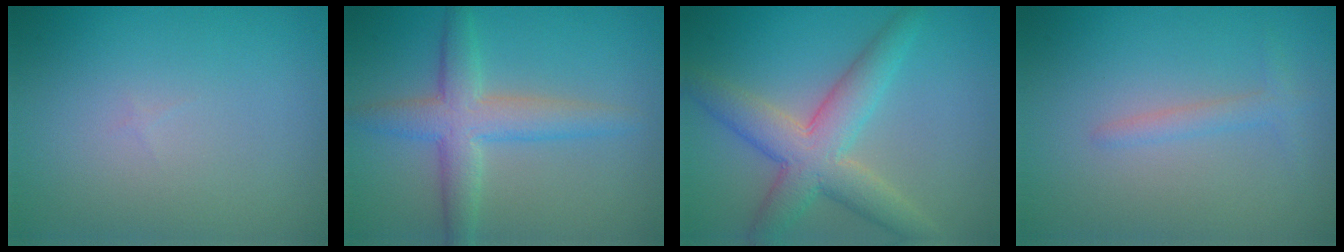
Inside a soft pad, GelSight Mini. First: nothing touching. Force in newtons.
{"total": 4.6, "press": 4.6, "slide": 0.1}
{"total": 5.9, "press": 5.9, "slide": 0.2}
{"total": 1.5, "press": 1.5, "slide": 0.1}